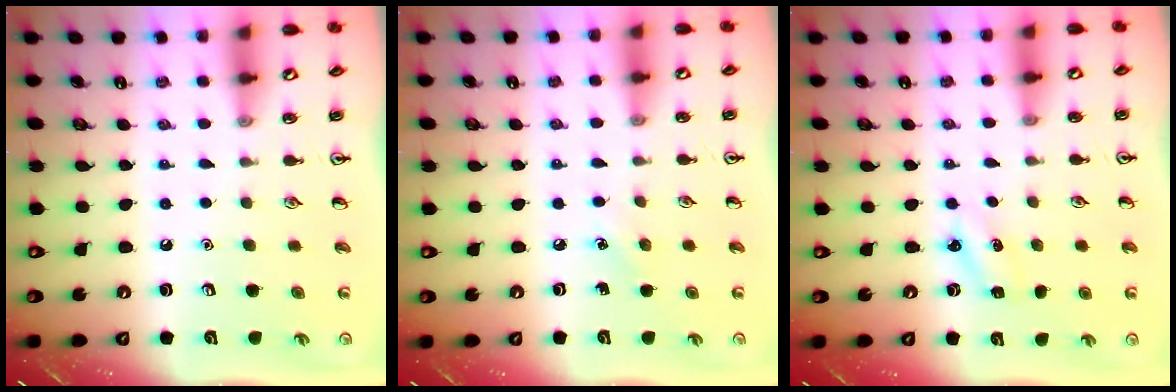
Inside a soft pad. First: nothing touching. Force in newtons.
{"total": 3.5, "press": 3.3, "slide": 1.2}
{"total": 2.9, "press": 2.7, "slide": 0.9}